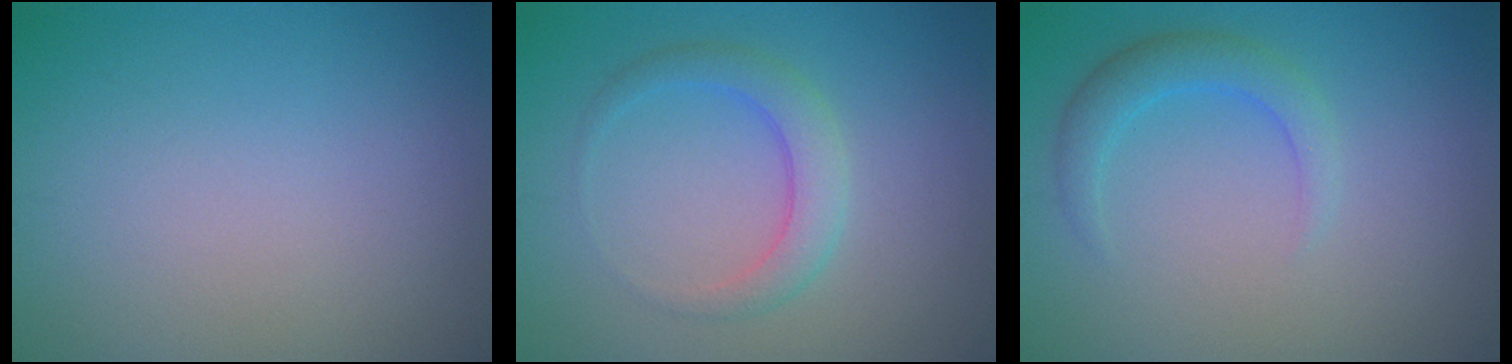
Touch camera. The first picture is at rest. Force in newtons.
{"total": 2.8, "press": 2.8, "slide": 0.1}
{"total": 2.5, "press": 2.5, "slide": 0.1}